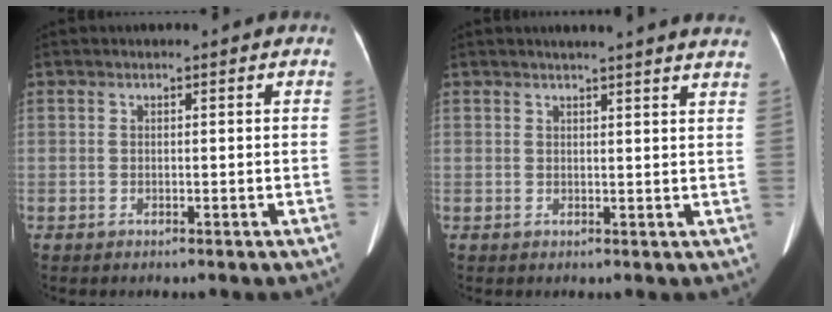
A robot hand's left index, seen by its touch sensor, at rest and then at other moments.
{"total": 11.4, "force": [10.4, 0.0, 4.8], "torque": [-0.060, -0.003, 0.106]}